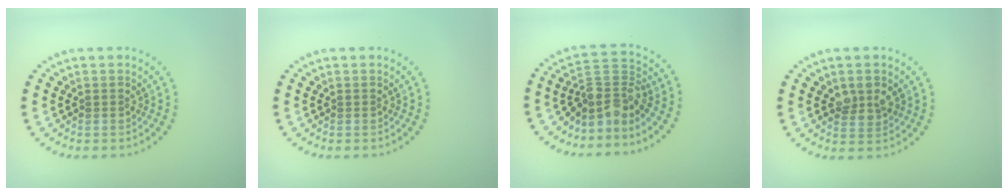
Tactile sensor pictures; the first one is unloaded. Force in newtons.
{"total": 0.0}
{"total": 3.6, "press": 2.4, "slide": 2.7}
{"total": 2.4, "press": 2.4, "slide": 0.5}